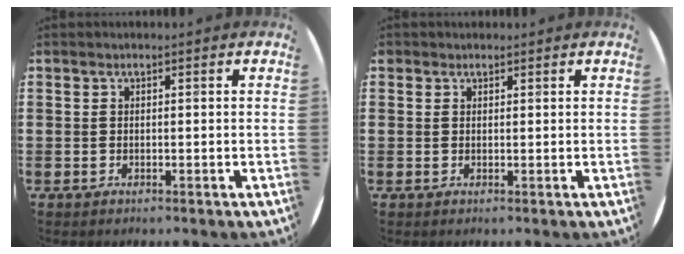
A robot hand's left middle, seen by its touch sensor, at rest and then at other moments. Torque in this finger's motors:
{"motor_torque": [0.25, -0.24, 0.02, 0.03]}